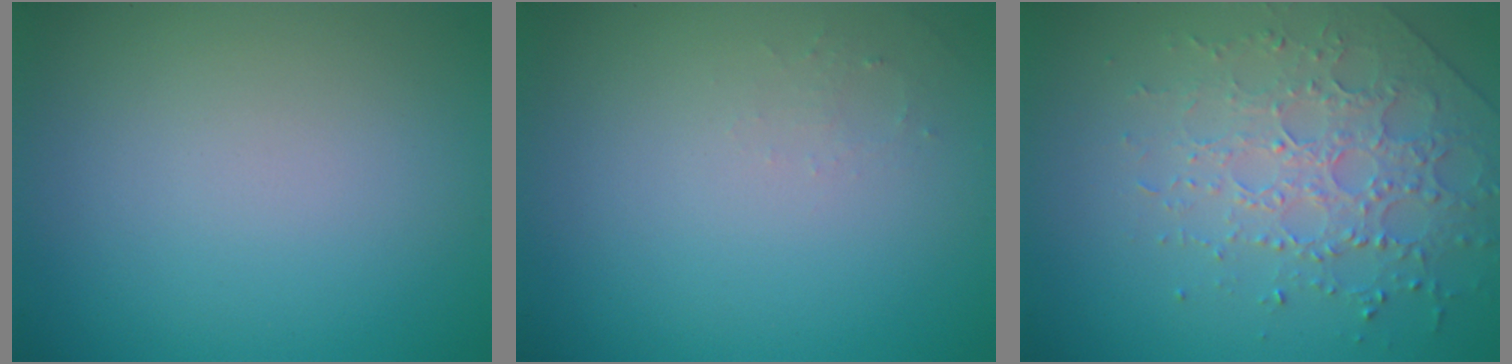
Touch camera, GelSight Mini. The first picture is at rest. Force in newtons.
{"total": 0.8, "press": 0.8, "slide": 0.3}
{"total": 3.7, "press": 3.5, "slide": 1.1}